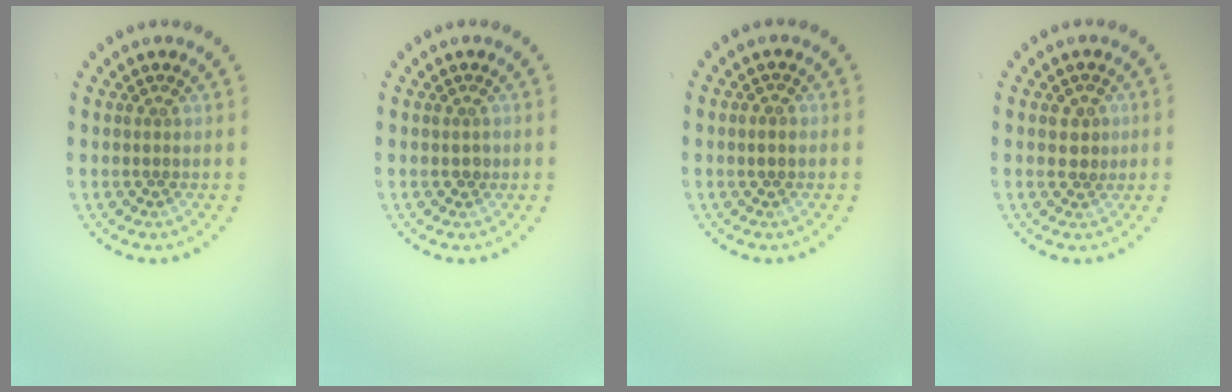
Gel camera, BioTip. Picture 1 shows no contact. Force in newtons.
{"total": 0.8, "press": 0.8, "slide": 0.1}
{"total": 0.7, "press": 0.6, "slide": 0.3}
{"total": 1.7, "press": 1.6, "slide": 0.4}